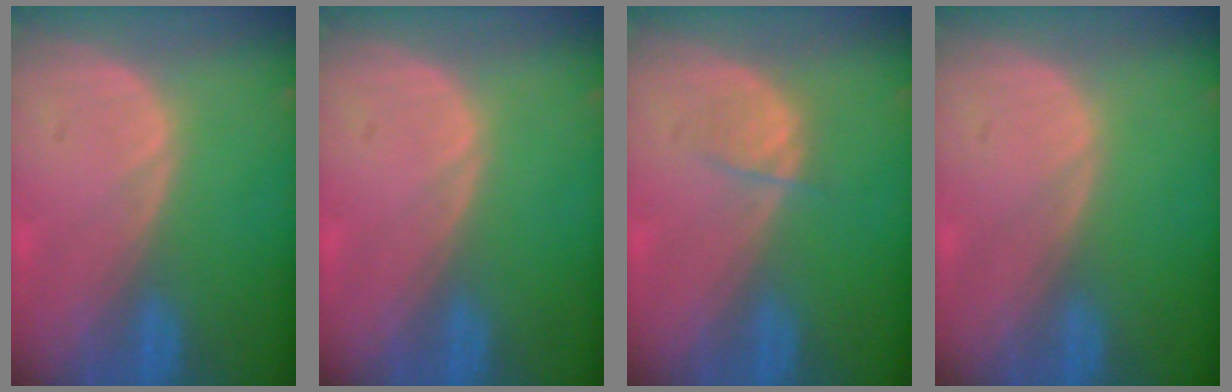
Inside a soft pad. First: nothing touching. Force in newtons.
{"total": 0.0}
{"total": 1.9, "press": 1.9, "slide": 0.4}
{"total": 0.0}